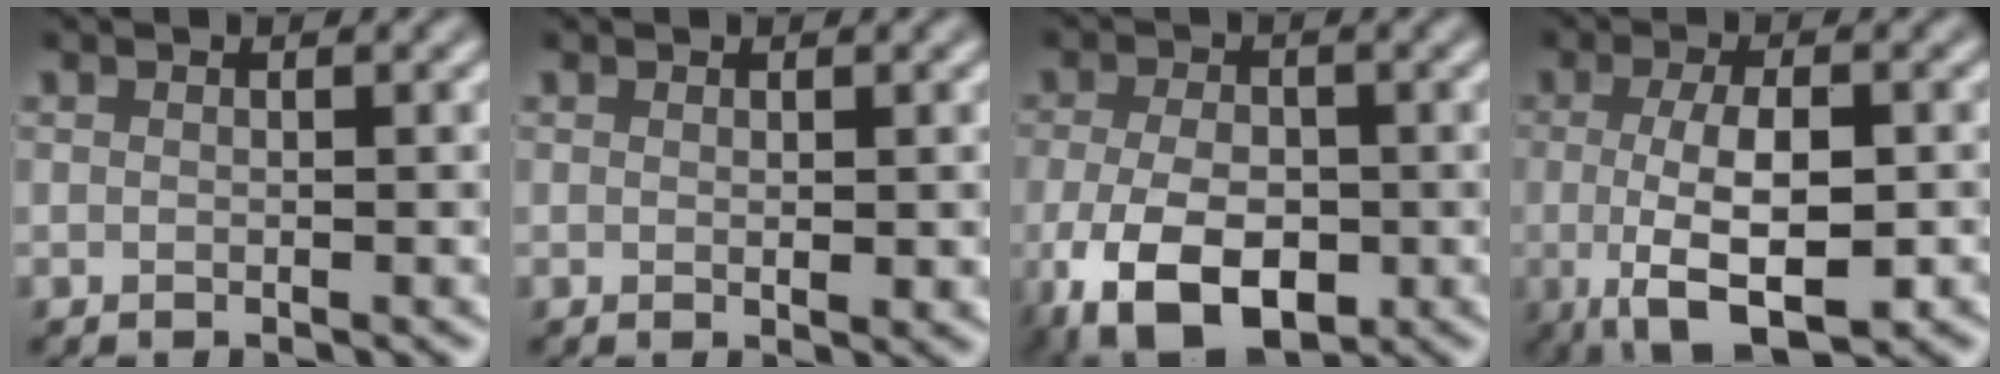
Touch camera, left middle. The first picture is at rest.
{"total": 0.9, "force": [0.2, 0.2, 0.8], "torque": [-0.012, -0.001, 0.004]}
{"total": 8.0, "force": [-2.8, 4.7, 5.8], "torque": [-0.125, -0.015, -0.051]}
{"total": 7.6, "force": [-1.4, 2.7, 7.0], "torque": [-0.130, -0.014, -0.019]}